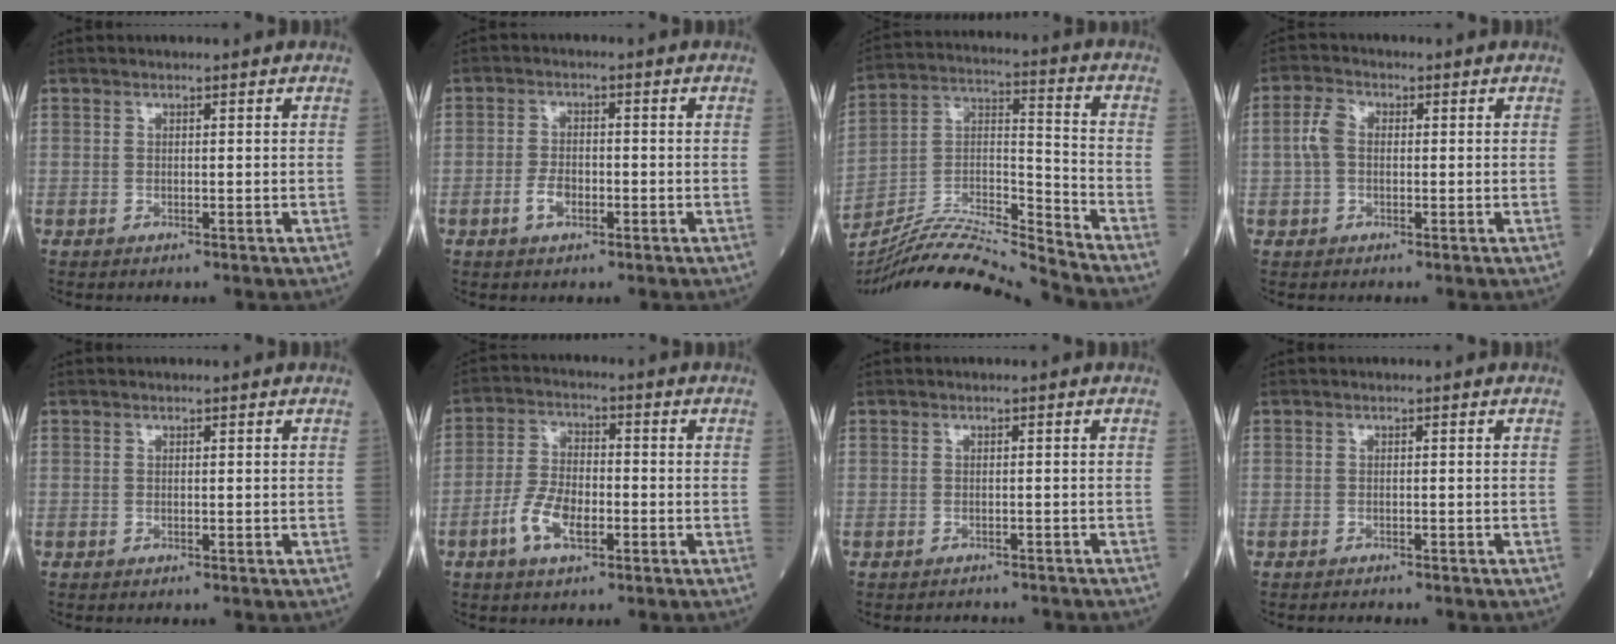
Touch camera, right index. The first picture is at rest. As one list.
[{"total": 3.2, "force": [-1.4, 1.6, 2.4], "torque": [-0.048, 0.004, -0.026]}, {"total": 18.0, "force": [-17.2, -1.5, 5.2], "torque": [-0.094, 0.020, -0.305]}, {"total": 3.4, "force": [0.0, 2.3, 2.5], "torque": [-0.067, 0.015, -0.004]}, {"total": 0.0}, {"total": 7.7, "force": [-3.3, 3.3, 6.2], "torque": [-0.132, 0.005, -0.064]}, {"total": 4.0, "force": [-3.9, 0.9, 0.6], "torque": [-0.003, -0.005, -0.045]}, {"total": 1.6, "force": [-1.5, 0.3, 0.4], "torque": [-0.010, -0.003, -0.017]}]